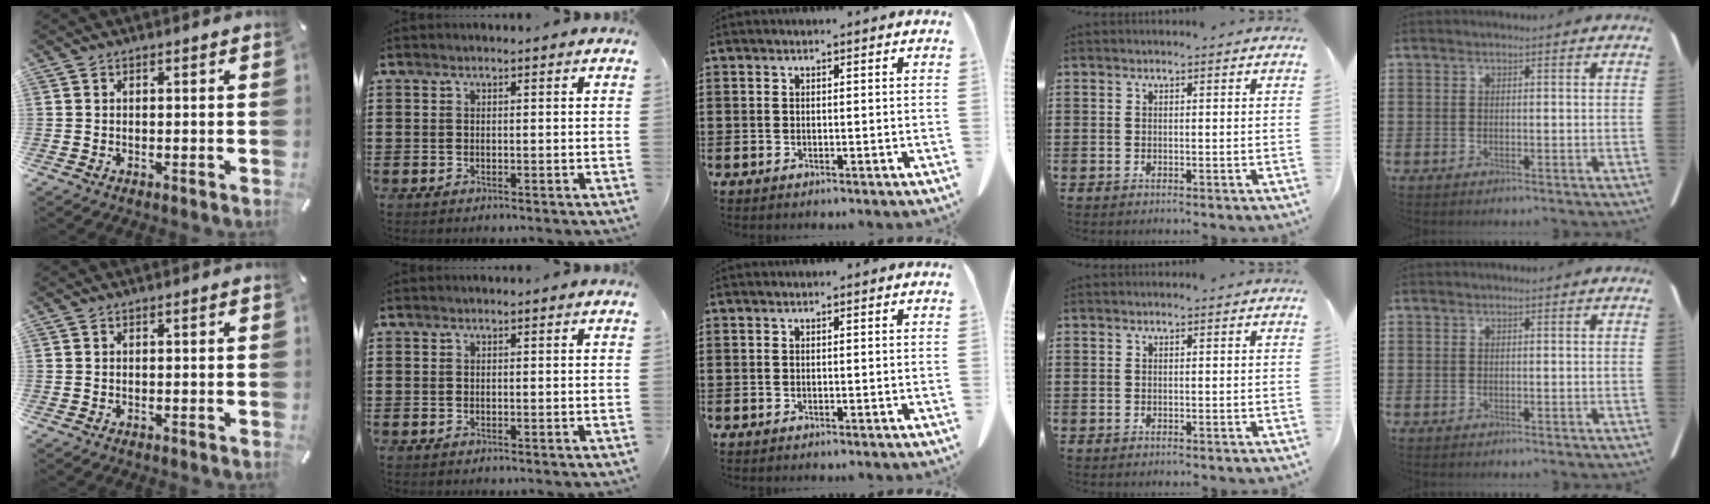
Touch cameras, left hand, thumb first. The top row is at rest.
{}